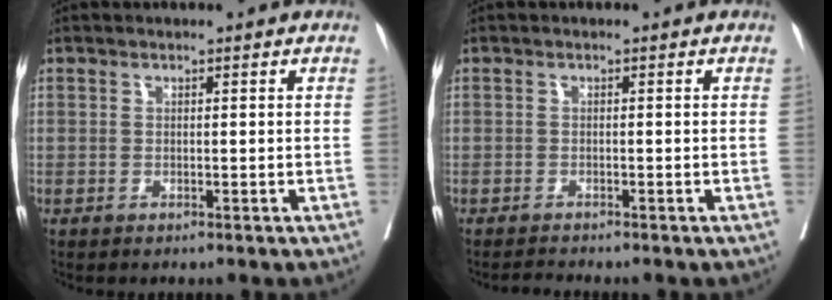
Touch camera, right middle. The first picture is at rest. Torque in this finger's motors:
{"motor_torque": [-0.35, 0.10, -0.05, 0.01]}